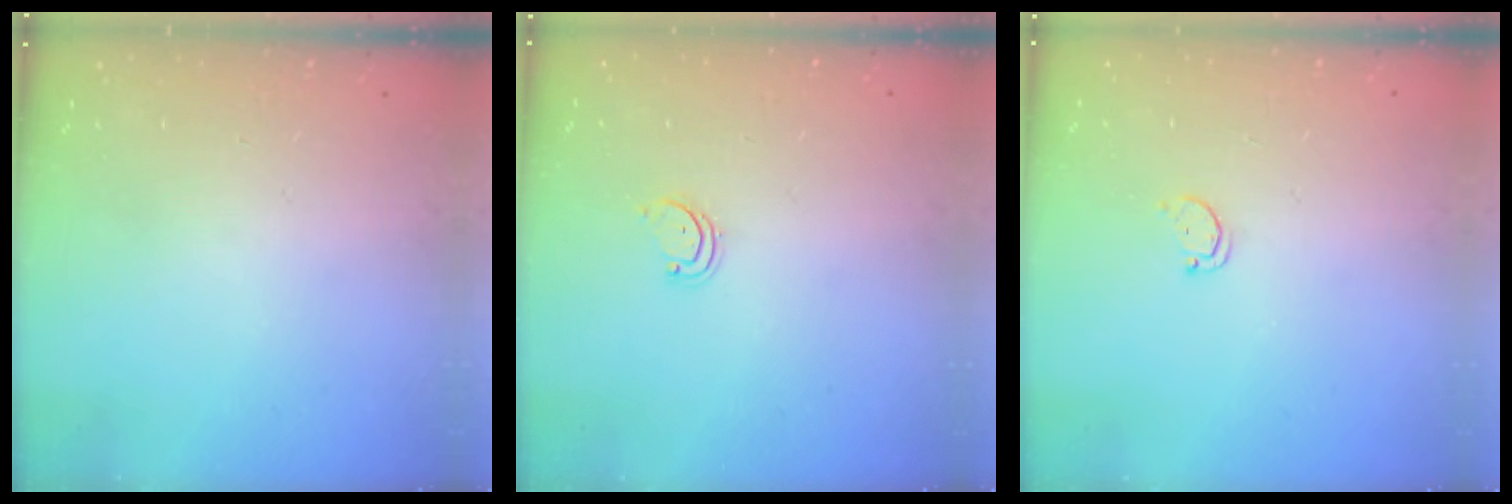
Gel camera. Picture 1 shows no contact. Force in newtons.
{"total": 1.9, "press": 1.9, "slide": 0.2}
{"total": 1.7, "press": 1.7, "slide": 0.2}